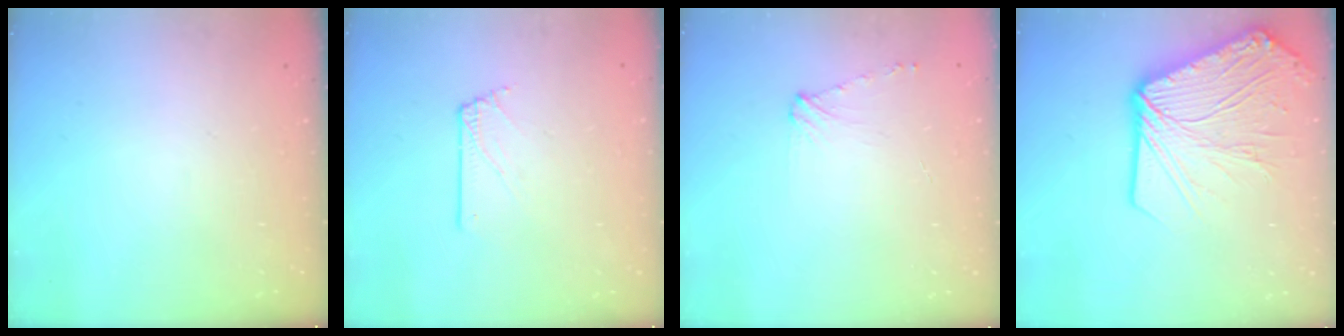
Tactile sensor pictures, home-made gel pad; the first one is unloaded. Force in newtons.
{"total": 1.6, "press": 1.6, "slide": 0.2}
{"total": 4.3, "press": 4.2, "slide": 0.6}
{"total": 21.3, "press": 21.2, "slide": 2.4}